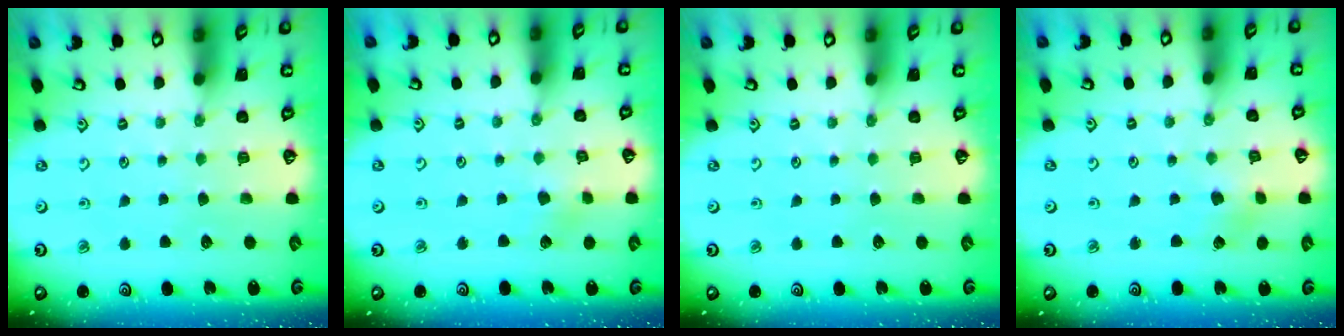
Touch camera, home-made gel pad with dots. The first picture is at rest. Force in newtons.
{"total": 2.6, "press": 2.6, "slide": 0.4}
{"total": 0.0}
{"total": 2.7, "press": 2.6, "slide": 0.4}